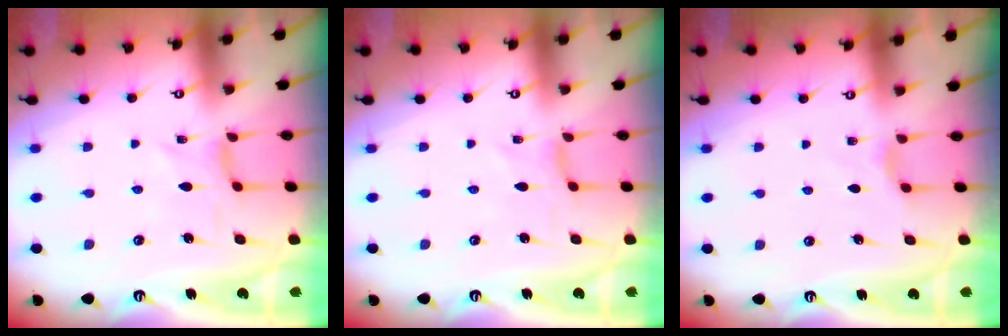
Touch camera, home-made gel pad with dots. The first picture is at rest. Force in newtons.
{"total": 0.0}
{"total": 3.0, "press": 2.9, "slide": 0.5}